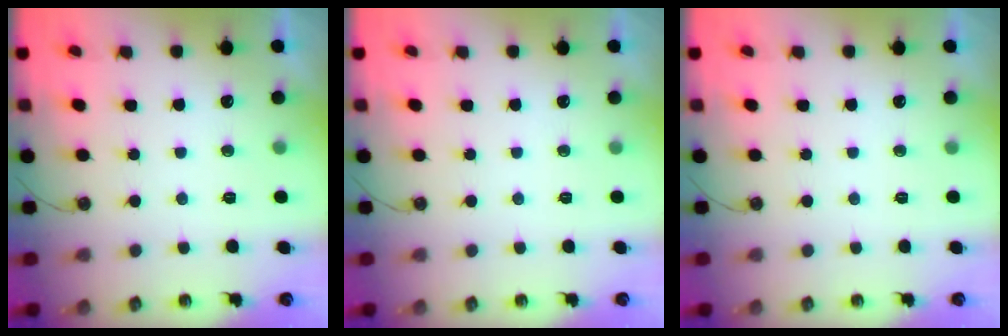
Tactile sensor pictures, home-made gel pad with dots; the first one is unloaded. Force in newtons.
{"total": 0.0}
{"total": 0.0}